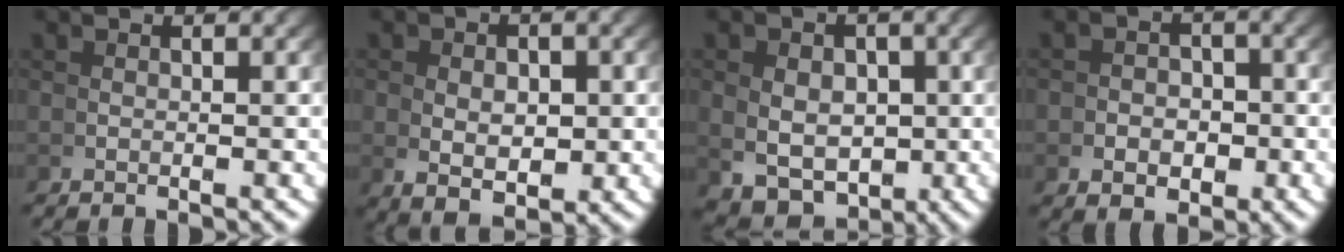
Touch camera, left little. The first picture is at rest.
{"total": 4.2, "force": [-0.7, 2.4, 3.4], "torque": [-0.062, -0.027, 0.007]}
{"total": 5.7, "force": [-2.3, 4.1, 3.3], "torque": [-0.071, -0.048, -0.011]}
{"total": 2.5, "force": [-1.1, 1.6, 1.5], "torque": [-0.001, -0.004, -0.019]}